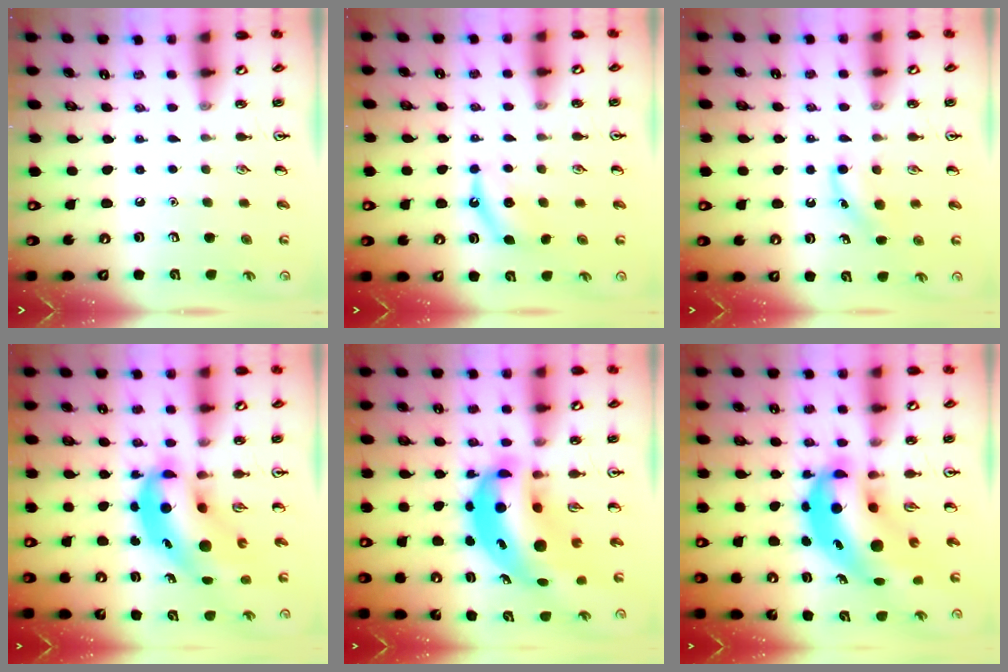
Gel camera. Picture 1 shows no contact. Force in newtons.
{"total": 4.8, "press": 4.7, "slide": 0.9}
{"total": 4.4, "press": 4.0, "slide": 1.7}
{"total": 10.4, "press": 10.0, "slide": 2.8}
{"total": 13.4, "press": 12.9, "slide": 3.9}
{"total": 12.5, "press": 12.0, "slide": 3.5}